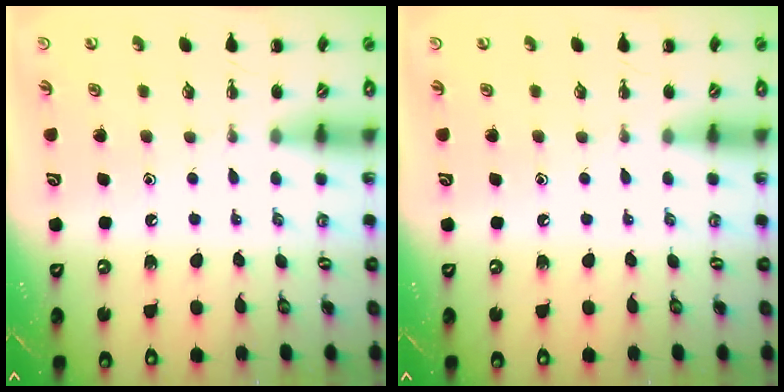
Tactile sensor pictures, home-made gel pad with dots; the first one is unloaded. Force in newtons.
{"total": 0.0}